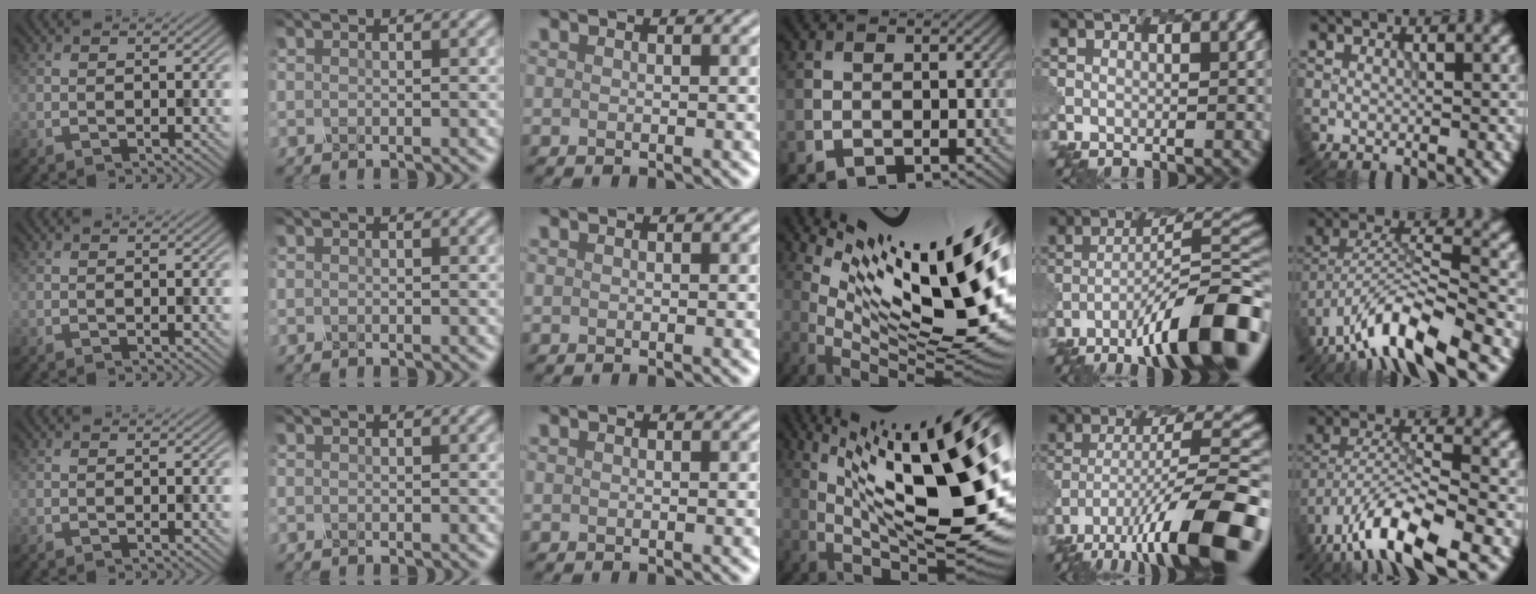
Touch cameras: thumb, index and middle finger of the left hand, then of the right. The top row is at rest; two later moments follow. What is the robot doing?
{"motion": "dispense", "object": "syringe"}